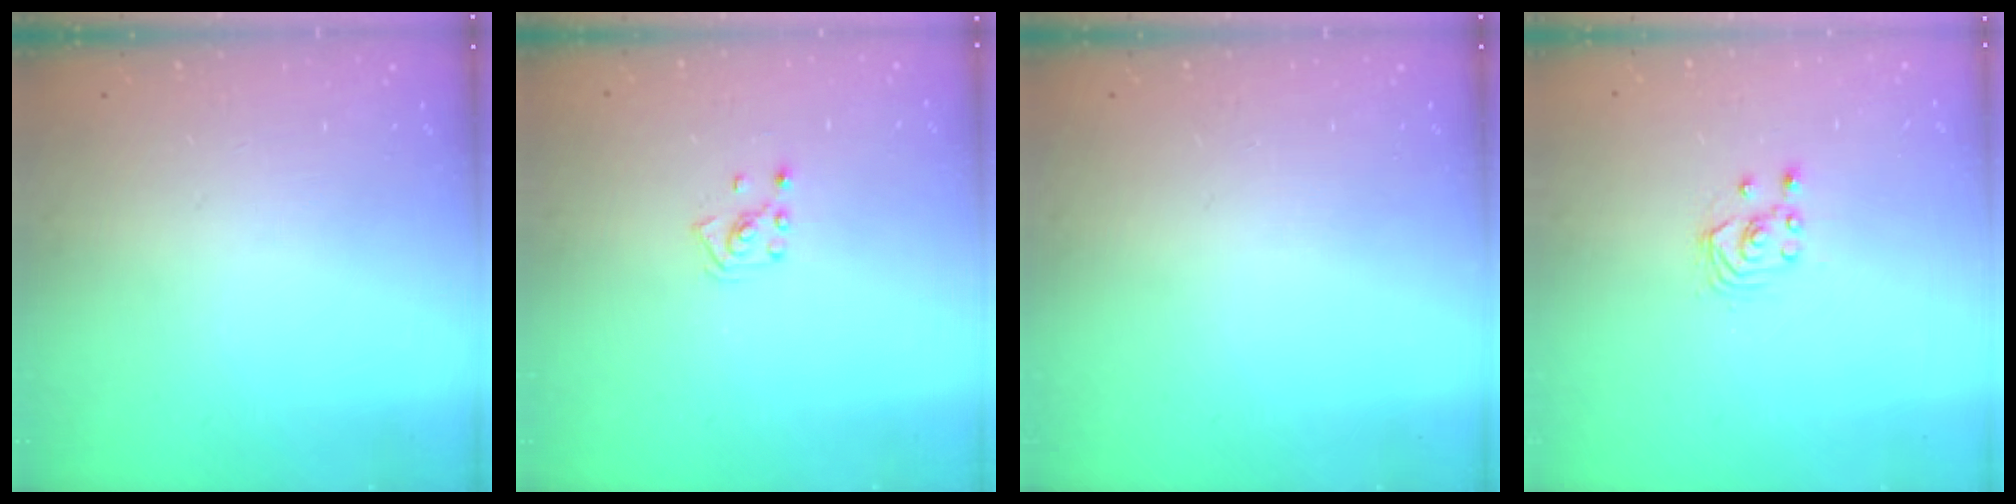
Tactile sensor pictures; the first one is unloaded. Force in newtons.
{"total": 2.6, "press": 2.6, "slide": 0.5}
{"total": 0.0}
{"total": 1.7, "press": 1.7, "slide": 0.2}